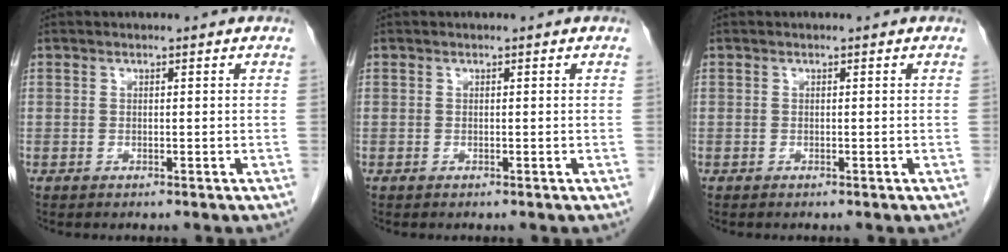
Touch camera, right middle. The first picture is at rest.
{"total": 0.0}
{"total": 0.0}